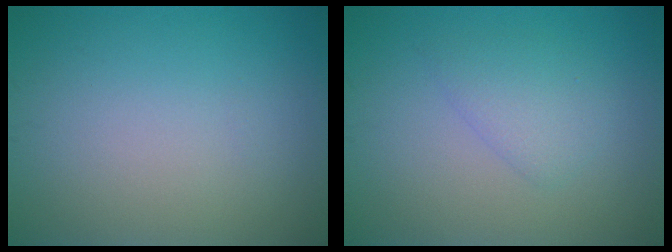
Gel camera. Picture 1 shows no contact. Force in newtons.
{"total": 2.2, "press": 2.2, "slide": 0.2}